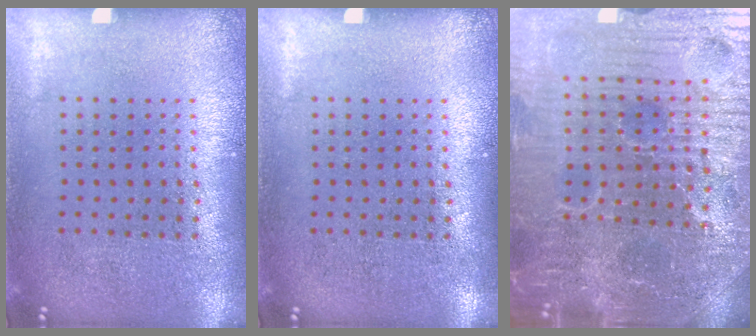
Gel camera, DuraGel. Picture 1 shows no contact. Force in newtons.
{"total": 0.0}
{"total": 6.0, "press": 5.6, "slide": 2.0}